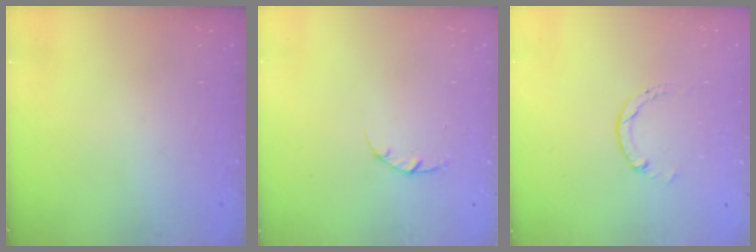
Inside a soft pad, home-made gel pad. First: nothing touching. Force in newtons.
{"total": 3.0, "press": 3.0, "slide": 0.4}
{"total": 0.0}